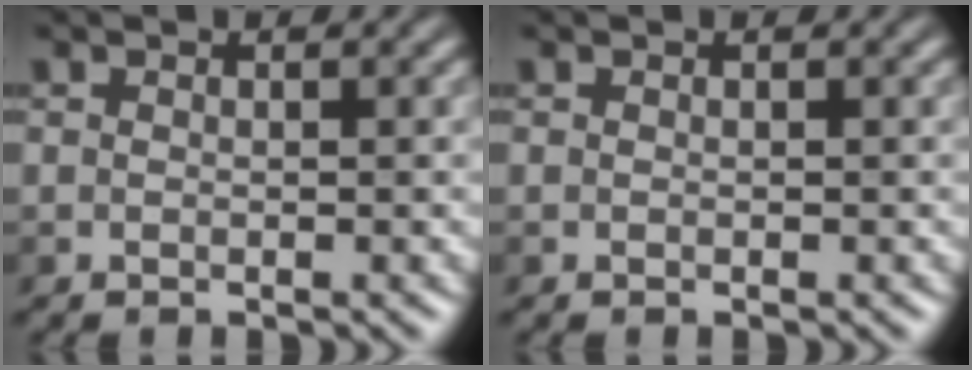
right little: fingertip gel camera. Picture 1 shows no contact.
{"total": 0.0}